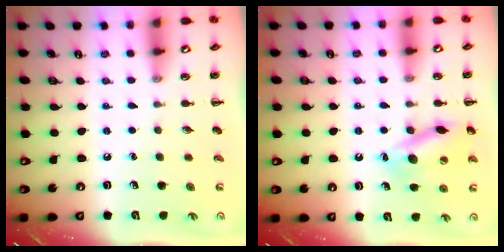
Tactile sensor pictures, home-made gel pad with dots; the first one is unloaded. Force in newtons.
{"total": 14.0, "press": 13.8, "slide": 2.3}